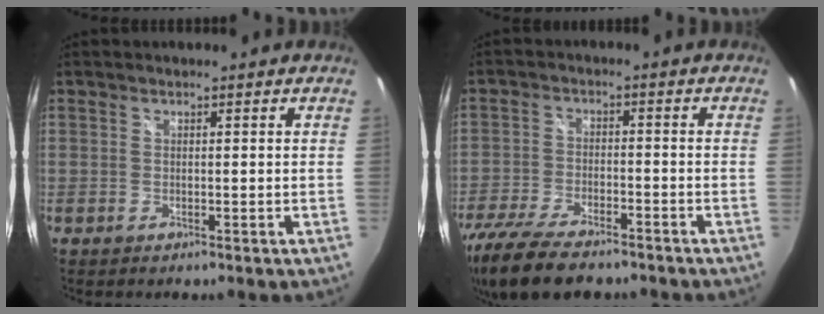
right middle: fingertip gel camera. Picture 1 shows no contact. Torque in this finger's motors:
{"motor_torque": [1.15, -0.99, 0.45, 0.18]}